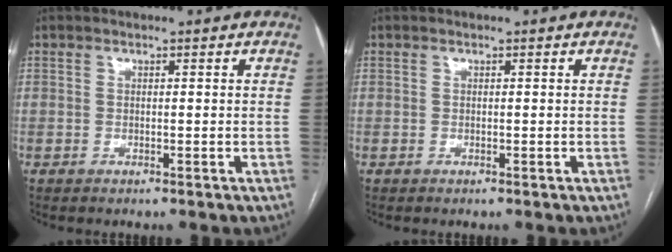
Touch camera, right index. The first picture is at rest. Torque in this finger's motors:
{"motor_torque": [0.00, 0.00, 0.00, 0.01]}